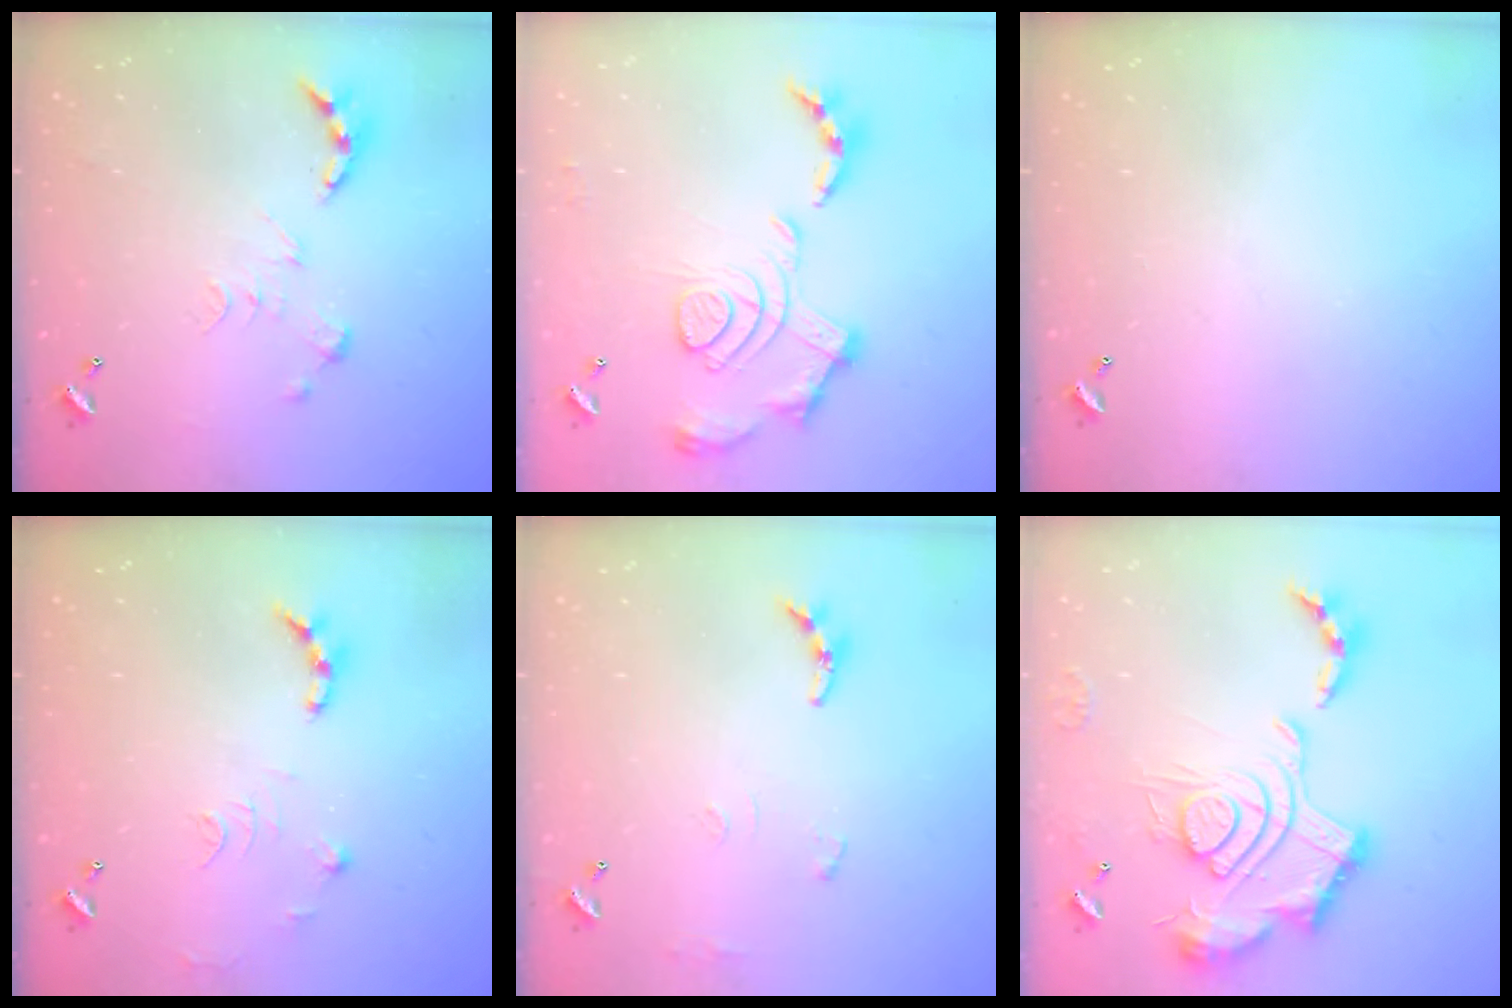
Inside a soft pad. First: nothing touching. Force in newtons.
{"total": 2.1, "press": 1.4, "slide": 1.5}
{"total": 0.0}
{"total": 9.4, "press": 9.4, "slide": 0.4}
{"total": 6.3, "press": 6.3, "slide": 0.5}
{"total": 2.5, "press": 1.9, "slide": 1.7}